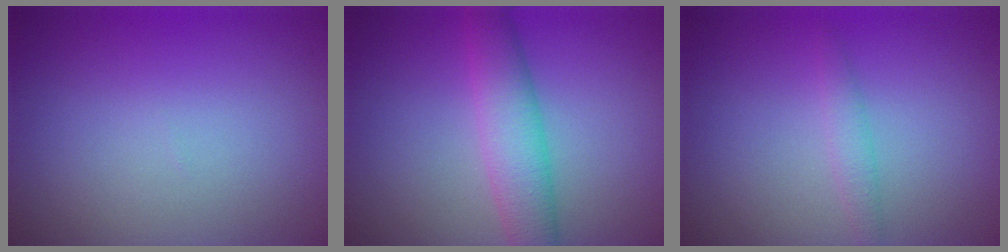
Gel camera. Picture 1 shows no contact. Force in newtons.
{"total": 4.5, "press": 4.4, "slide": 0.3}
{"total": 1.4, "press": 1.4, "slide": 0.1}